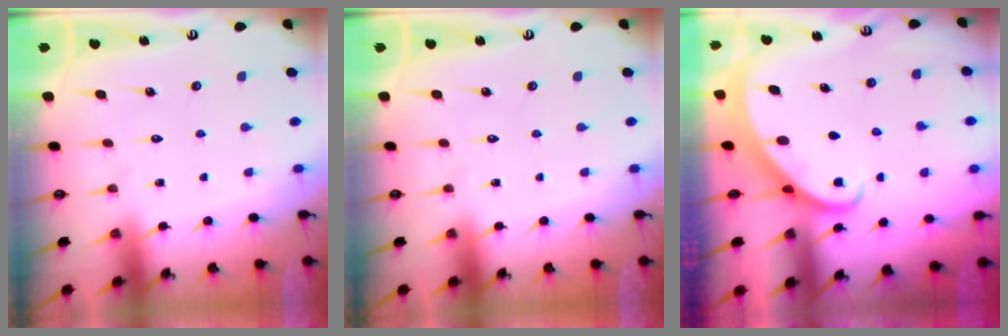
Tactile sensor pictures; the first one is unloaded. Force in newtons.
{"total": 0.0}
{"total": 2.3, "press": 2.3, "slide": 0.3}